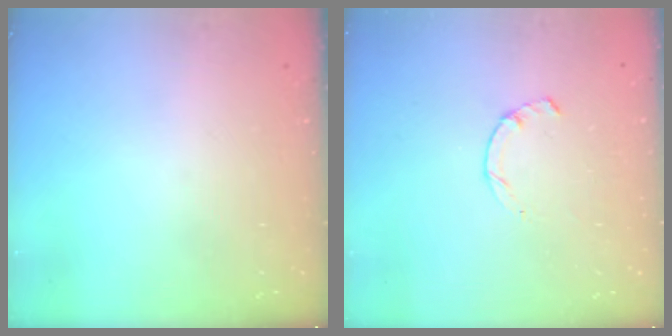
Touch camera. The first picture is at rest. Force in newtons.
{"total": 1.7, "press": 1.6, "slide": 0.4}